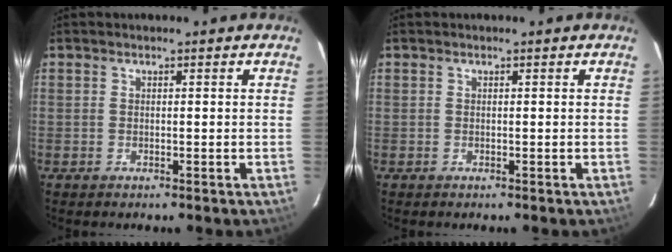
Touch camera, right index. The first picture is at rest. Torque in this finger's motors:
{"motor_torque": [0.00, 0.00, 0.02, 0.00]}